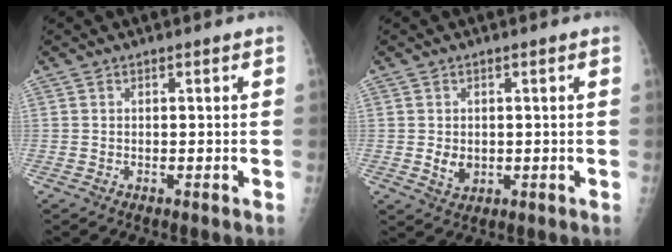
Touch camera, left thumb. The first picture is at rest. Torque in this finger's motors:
{"motor_torque": [-0.47, 0.47, 0.15, -0.14, 0.00]}